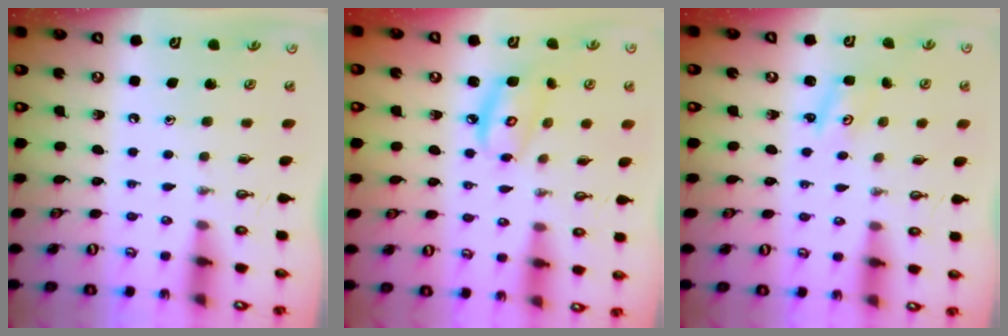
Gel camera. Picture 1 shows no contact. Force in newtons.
{"total": 7.3, "press": 7.3, "slide": 0.5}
{"total": 1.6, "press": 1.6, "slide": 0.2}